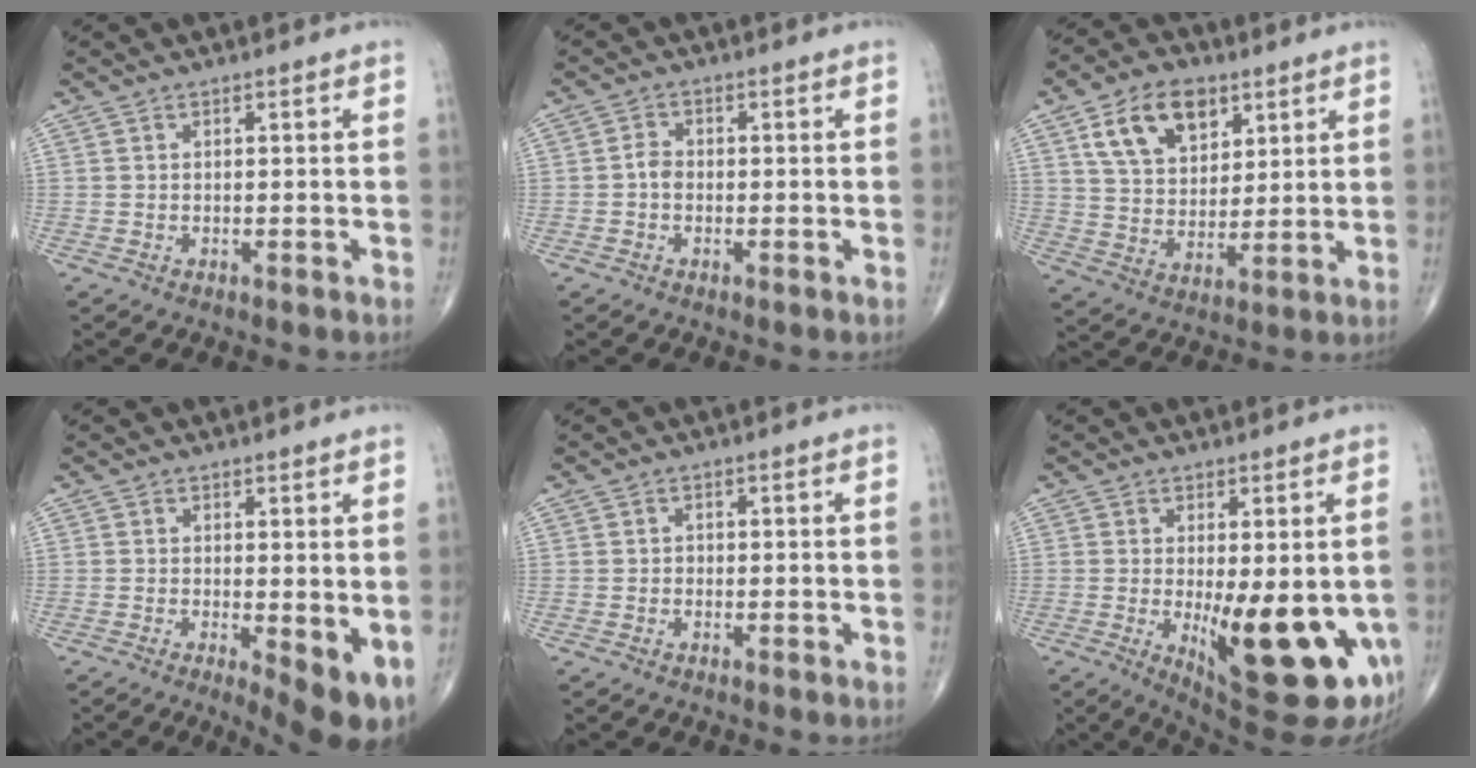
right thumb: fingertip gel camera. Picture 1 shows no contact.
{"total": 2.1, "force": [-0.5, 1.6, 1.3], "torque": [-0.016, 0.007, -0.015]}
{"total": 13.2, "force": [6.3, 8.4, 8.1], "torque": [-0.112, -0.020, 0.118]}
{"total": 7.1, "force": [-1.0, 2.3, 6.6], "torque": [-0.095, -0.020, -0.011]}
{"total": 0.5, "force": [-0.2, 0.5, 0.2], "torque": [0.002, 0.003, -0.005]}
{"total": 17.9, "force": [-3.9, 6.2, 16.3], "torque": [-0.183, -0.029, -0.029]}